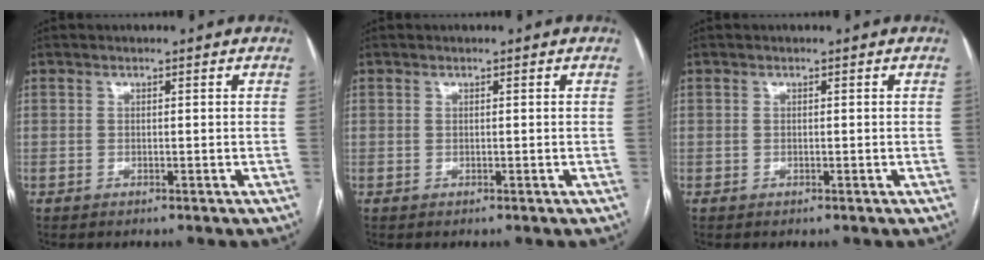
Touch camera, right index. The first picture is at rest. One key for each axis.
{"total": 0.0}
{"total": 0.0}